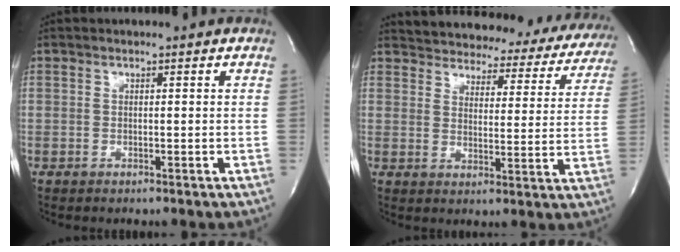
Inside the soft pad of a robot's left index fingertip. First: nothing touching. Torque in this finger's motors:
{"motor_torque": [1.11, -1.02, 0.12, 0.04]}